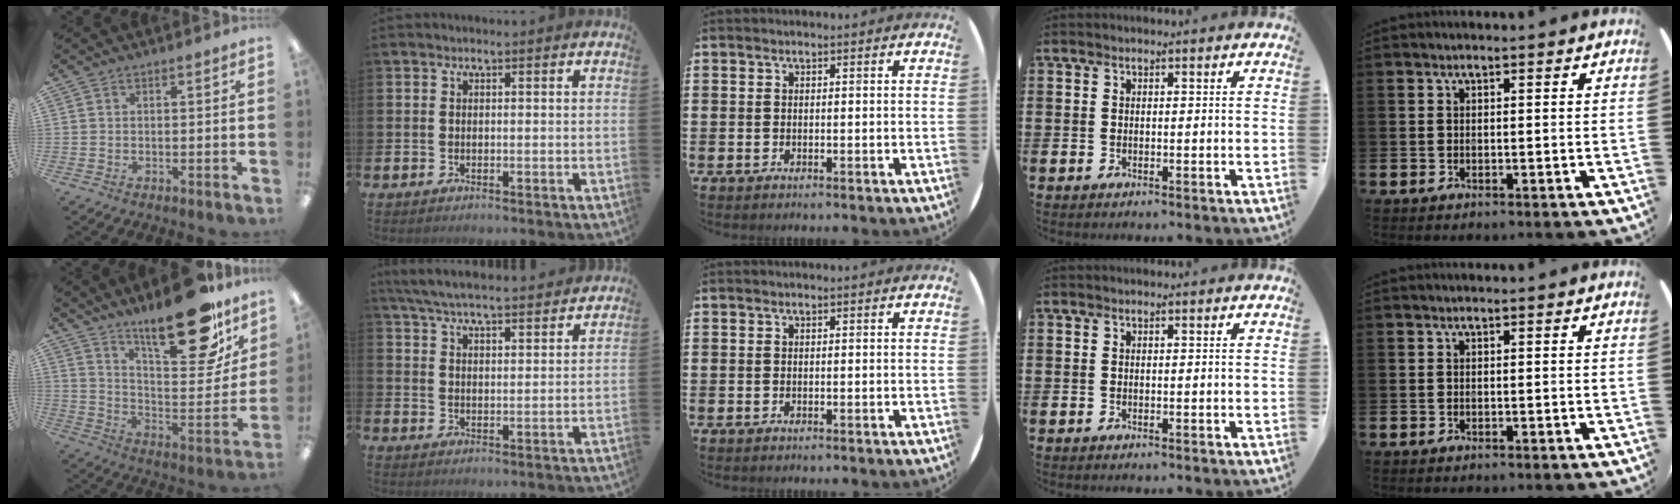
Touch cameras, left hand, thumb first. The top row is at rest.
{"thumb": {"total": 23.3, "force": [17.2, 7.4, 13.9], "torque": [-0.184, -0.124, 0.280]}, "index": {"total": 6.3, "force": [6.1, 0.5, 1.4], "torque": [-0.050, -0.034, 0.110]}}